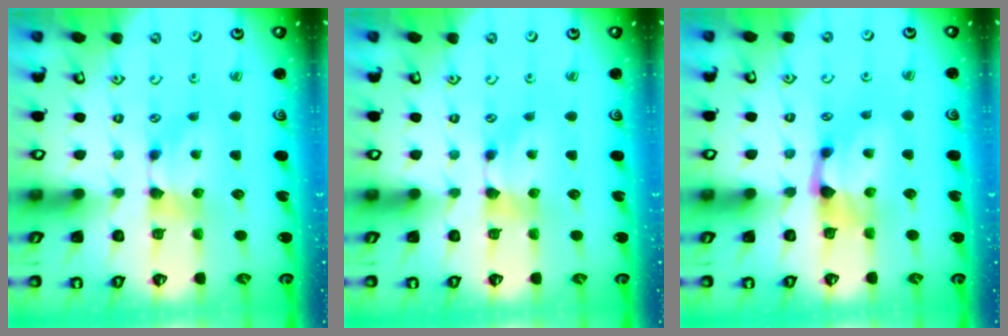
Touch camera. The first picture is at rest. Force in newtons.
{"total": 0.0}
{"total": 2.5, "press": 2.0, "slide": 1.5}